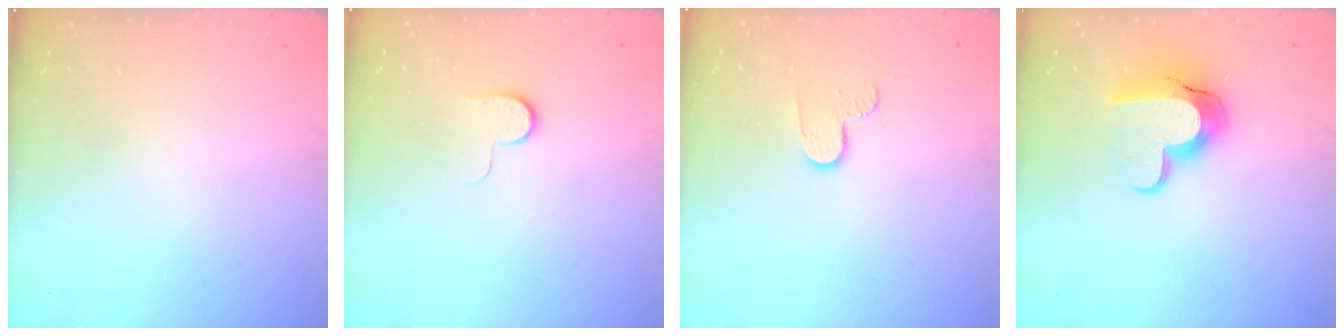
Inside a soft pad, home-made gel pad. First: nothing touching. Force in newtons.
{"total": 5.3, "press": 5.3, "slide": 0.5}
{"total": 6.0, "press": 6.0, "slide": 0.6}
{"total": 12.9, "press": 12.9, "slide": 0.9}